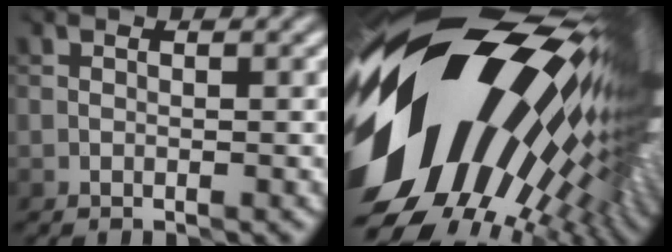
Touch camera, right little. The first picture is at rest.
{"total": 21.2, "force": [1.6, 12.3, 17.2], "torque": [-0.294, -0.044, 0.019]}